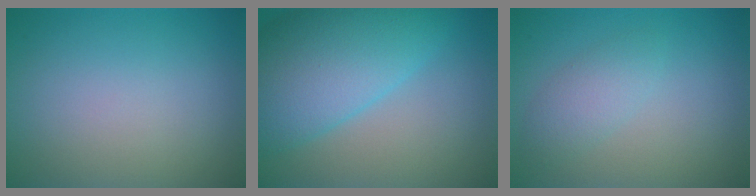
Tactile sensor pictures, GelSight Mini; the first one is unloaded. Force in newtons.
{"total": 9.8, "press": 9.8, "slide": 0.4}
{"total": 2.2, "press": 2.2, "slide": 0.1}